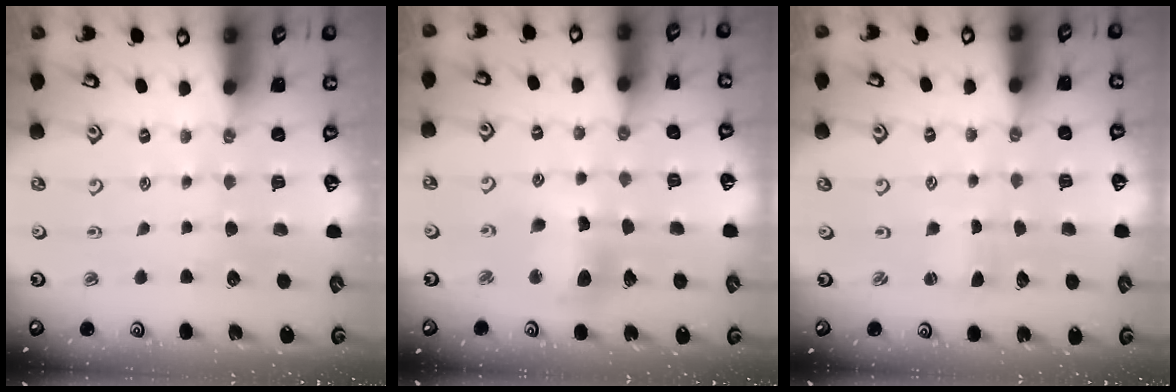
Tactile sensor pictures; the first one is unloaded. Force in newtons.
{"total": 10.0, "press": 9.9, "slide": 1.4}
{"total": 0.8, "press": 0.8, "slide": 0.0}